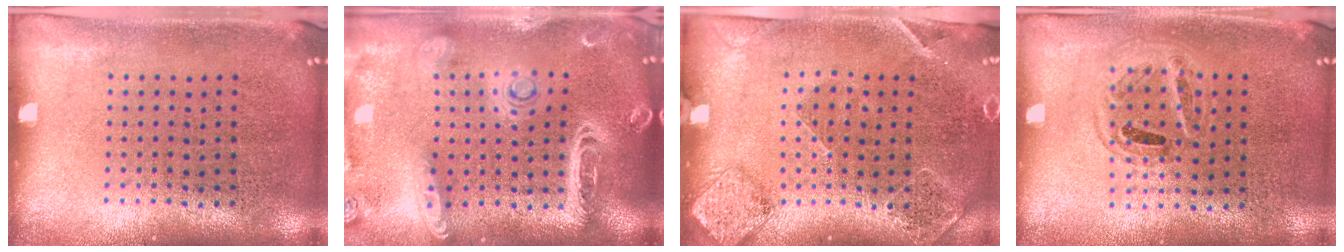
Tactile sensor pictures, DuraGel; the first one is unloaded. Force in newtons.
{"total": 2.9, "press": 2.5, "slide": 1.6}
{"total": 1.6, "press": 1.6, "slide": 0.4}
{"total": 0.8, "press": 0.8, "slide": 0.2}